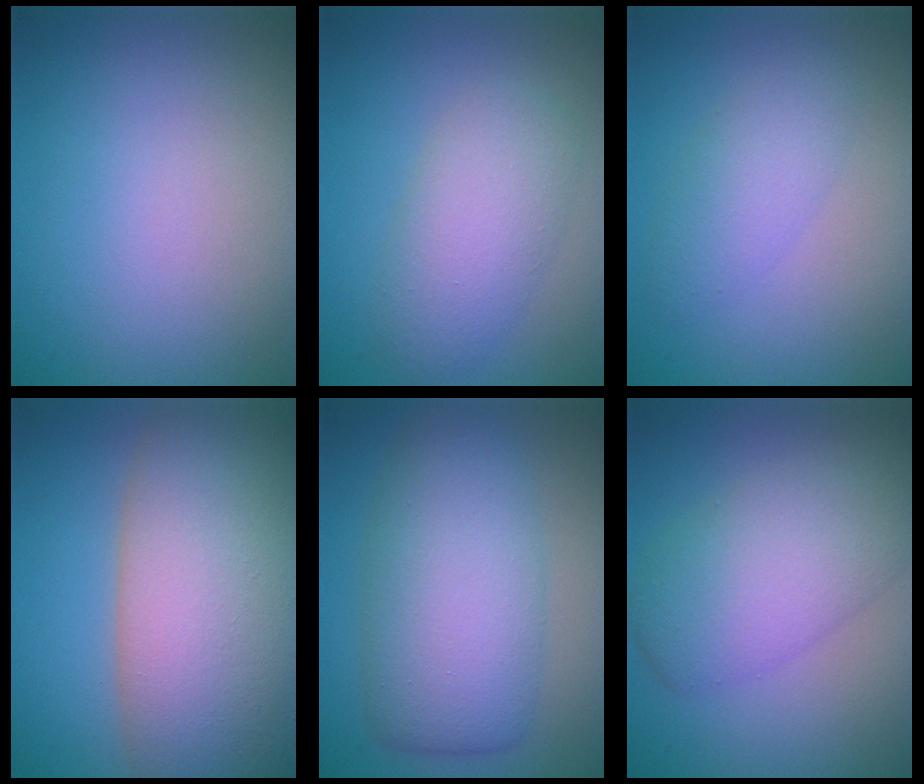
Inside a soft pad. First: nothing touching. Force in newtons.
{"total": 4.6, "press": 4.6, "slide": 0.1}
{"total": 2.8, "press": 2.8, "slide": 0.1}
{"total": 14.3, "press": 14.3, "slide": 0.8}
{"total": 7.9, "press": 7.9, "slide": 0.3}
{"total": 7.1, "press": 7.0, "slide": 0.5}